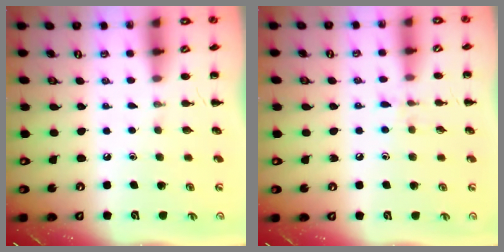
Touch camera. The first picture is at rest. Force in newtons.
{"total": 6.8, "press": 6.5, "slide": 2.1}